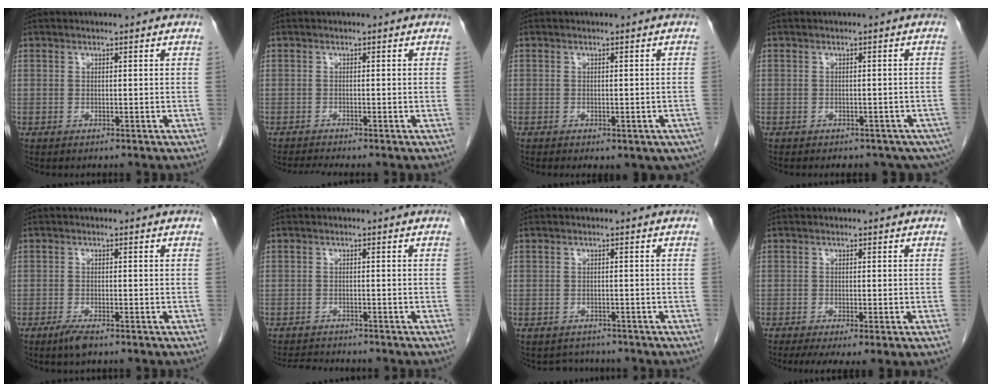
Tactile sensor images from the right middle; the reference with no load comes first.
{"total": 2.3, "force": [-2.0, -0.9, 0.7], "torque": [-0.018, -0.011, -0.037]}
{"total": 7.9, "force": [-5.1, 3.5, 5.0], "torque": [-0.070, -0.007, -0.056]}
{"total": 11.4, "force": [-8.1, 5.4, 5.9], "torque": [-0.098, -0.013, -0.083]}
{"total": 1.8, "force": [-1.2, 0.7, 1.2], "torque": [-0.023, -0.001, -0.017]}
{"total": 4.4, "force": [-4.2, 0.4, 1.1], "torque": [-0.019, -0.014, -0.066]}
{"total": 2.6, "force": [-2.3, 1.1, -0.2], "torque": [-0.003, 0.000, -0.034]}
{"total": 7.1, "force": [-4.6, 1.1, 5.4], "torque": [-0.079, -0.019, -0.072]}